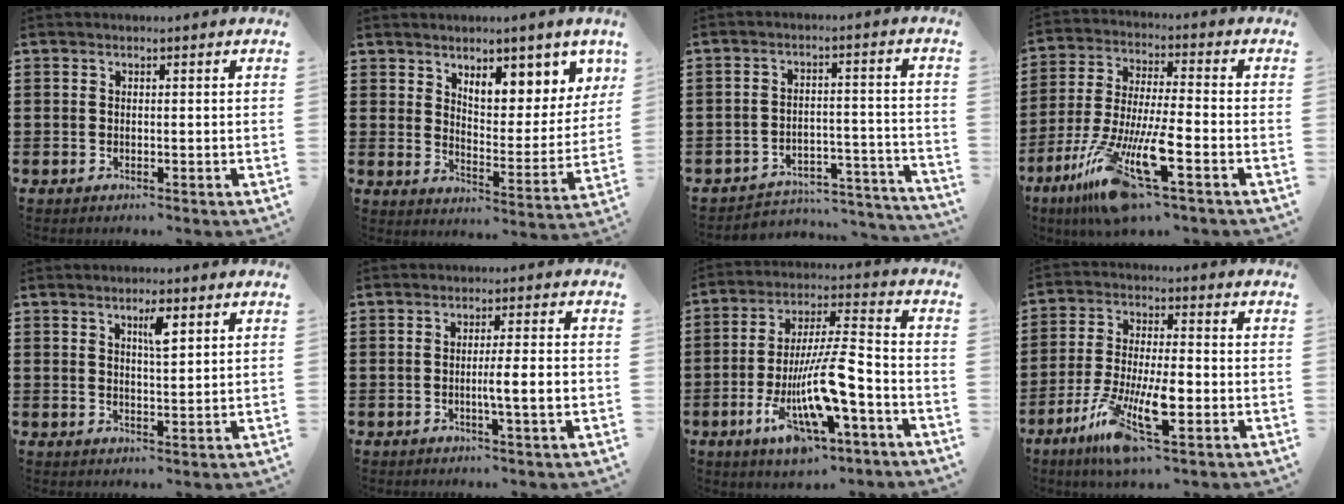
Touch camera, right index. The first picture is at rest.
{"total": 6.9, "force": [5.6, 2.9, 2.7], "torque": [-0.056, -0.034, 0.096]}
{"total": 4.5, "force": [-4.2, 1.2, 0.9], "torque": [-0.018, 0.007, -0.087]}
{"total": 14.5, "force": [-8.8, 1.9, 11.3], "torque": [-0.240, -0.004, -0.163]}
{"total": 3.6, "force": [1.9, 0.8, 3.0], "torque": [-0.047, 0.001, 0.026]}
{"total": 4.3, "force": [-0.8, -0.1, 4.2], "torque": [-0.071, -0.006, -0.017]}
{"total": 14.1, "force": [-6.1, 4.2, 12.0], "torque": [-0.227, -0.013, -0.113]}
{"total": 11.5, "force": [-4.9, 3.0, 10.0], "torque": [-0.220, -0.010, -0.094]}